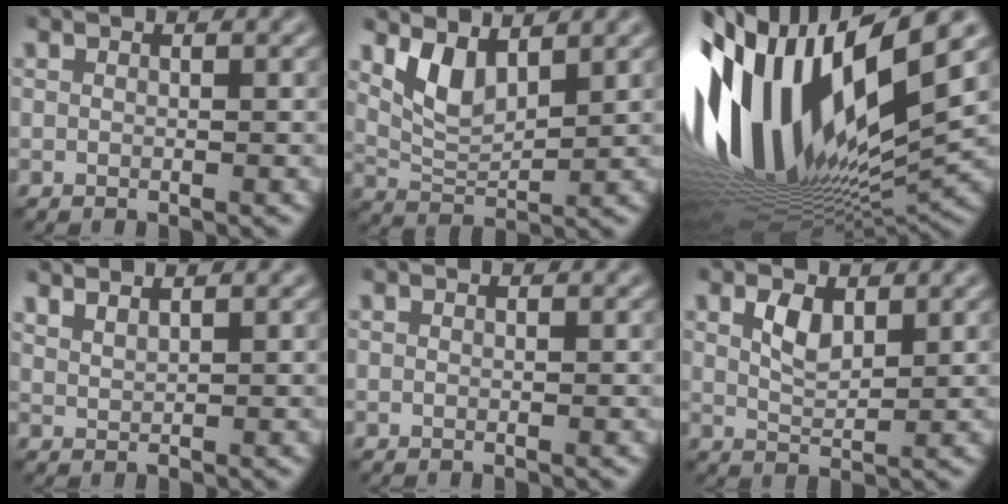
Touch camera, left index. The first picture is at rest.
{"total": 3.4, "force": [1.7, 1.5, 2.5], "torque": [-0.059, -0.009, 0.044]}
{"total": 17.0, "force": [1.8, 6.3, 15.7], "torque": [-0.295, -0.015, 0.042]}
{"total": 1.7, "force": [1.5, 0.3, 0.6], "torque": [0.000, 0.001, 0.025]}
{"total": 0.0}
{"total": 2.1, "force": [0.8, 1.1, 1.7], "torque": [-0.038, -0.001, 0.022]}